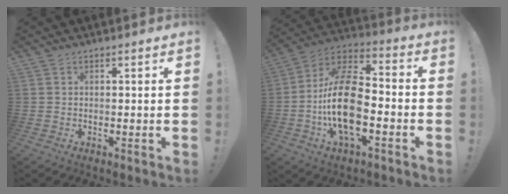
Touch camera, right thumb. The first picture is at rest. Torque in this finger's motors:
{"motor_torque": [2.43, 2.58, 1.52, -1.25, 0.63]}